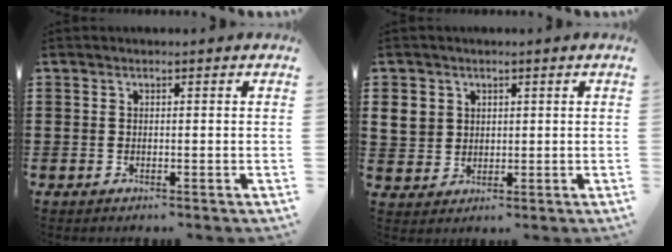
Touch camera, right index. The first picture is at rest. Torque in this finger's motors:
{"motor_torque": [0.84, 0.62, 0.11, 0.05]}